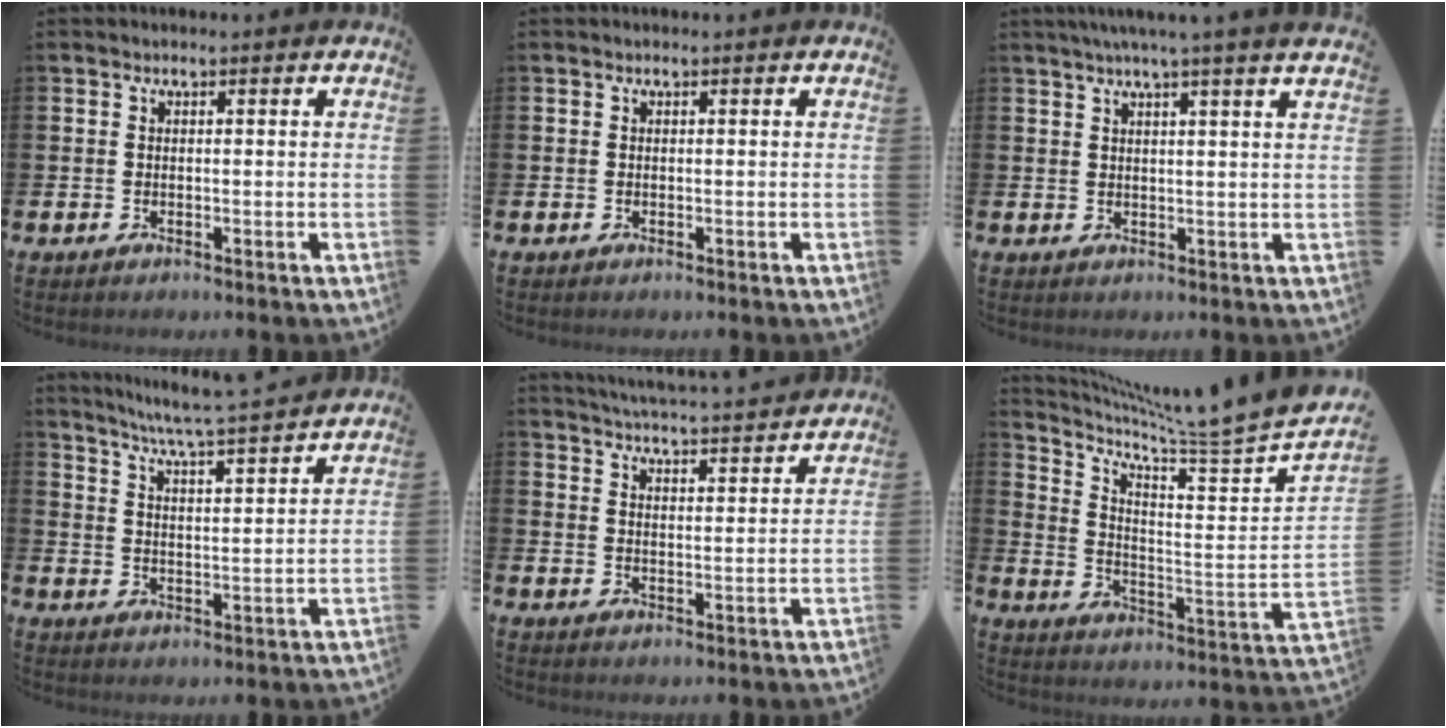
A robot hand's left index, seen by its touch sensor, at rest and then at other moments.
{"total": 0.0}
{"total": 3.6, "force": [3.1, -1.1, 1.3], "torque": [-0.027, -0.012, 0.056]}
{"total": 6.7, "force": [6.3, -0.6, 2.1], "torque": [-0.057, -0.050, 0.107]}
{"total": 5.0, "force": [5.0, -0.2, 0.5], "torque": [-0.024, -0.041, 0.087]}
{"total": 6.4, "force": [5.9, -0.4, 2.6], "torque": [-0.063, -0.079, 0.084]}